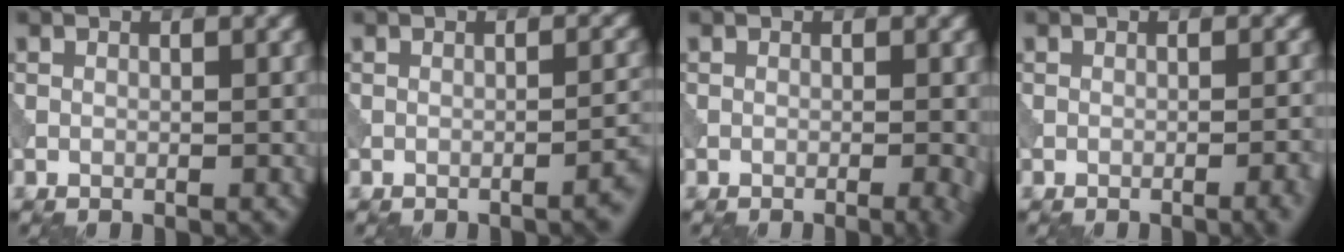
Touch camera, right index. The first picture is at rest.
{"total": 2.2, "force": [-1.2, 0.5, 1.7], "torque": [-0.015, 0.009, -0.022]}
{"total": 2.2, "force": [-0.6, 0.6, 2.0], "torque": [-0.018, 0.001, -0.008]}
{"total": 2.4, "force": [-1.1, 0.6, 2.1], "torque": [-0.022, 0.004, -0.018]}